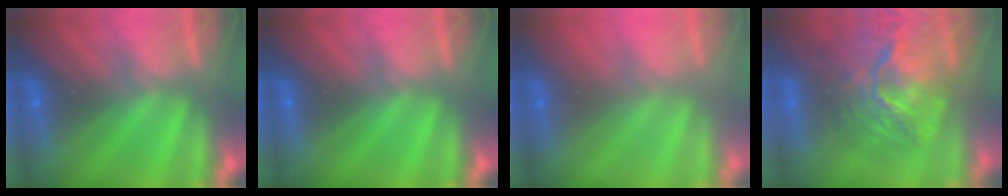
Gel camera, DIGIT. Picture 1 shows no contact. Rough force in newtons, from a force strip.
{"total": 0.0}
{"total": 2.7}
{"total": 7.9}